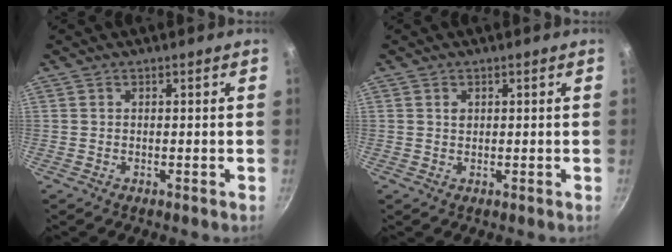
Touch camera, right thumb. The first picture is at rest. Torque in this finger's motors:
{"motor_torque": [0.61, 0.60, -0.13, 0.34, -0.02]}